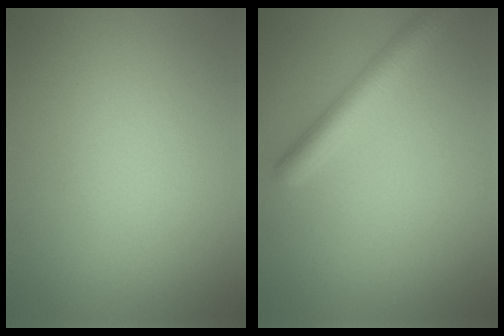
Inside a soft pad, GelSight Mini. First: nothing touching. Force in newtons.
{"total": 2.9, "press": 2.9, "slide": 0.1}